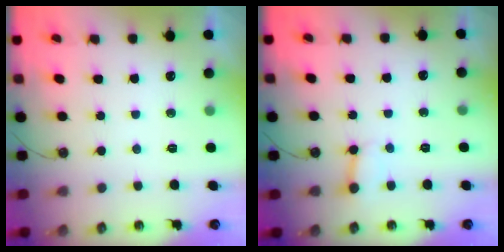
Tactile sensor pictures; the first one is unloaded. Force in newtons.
{"total": 2.5, "press": 2.5, "slide": 0.2}